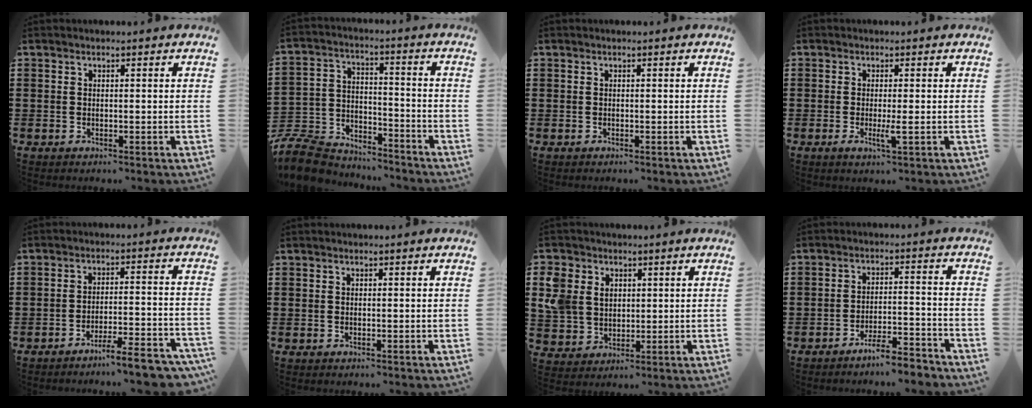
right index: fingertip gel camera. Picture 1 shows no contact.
{"total": 9.2, "force": [-8.8, 2.4, 1.7], "torque": [-0.051, 0.019, -0.178]}
{"total": 0.0}
{"total": 2.4, "force": [-0.6, 0.2, 2.3], "torque": [-0.047, -0.008, -0.012]}
{"total": 5.5, "force": [-4.7, -0.1, 2.8], "torque": [-0.043, -0.012, -0.087]}
{"total": 0.0}
{"total": 6.7, "force": [2.0, 5.7, 2.8], "torque": [-0.096, 0.013, 0.034]}
{"total": 5.0, "force": [-4.6, 0.1, 1.9], "torque": [-0.032, 0.002, -0.088]}